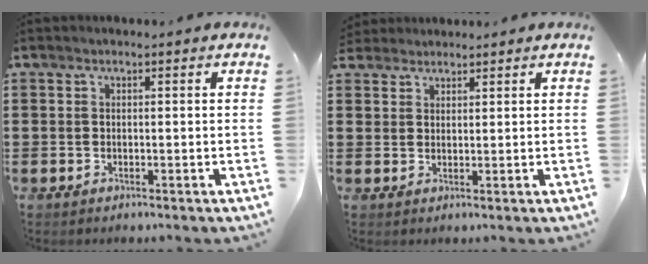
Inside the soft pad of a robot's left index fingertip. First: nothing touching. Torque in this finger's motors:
{"motor_torque": [0.01, -0.02, -0.06, -0.03]}